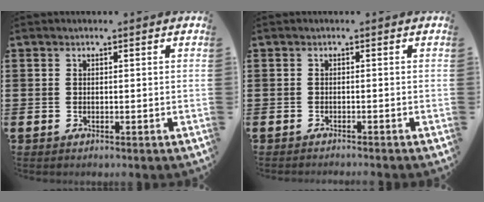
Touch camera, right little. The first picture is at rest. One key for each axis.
{"total": 0.6, "fx": -0.6, "fy": -0.2, "fz": 0.0, "tx": 0.001, "ty": -0.001, "tz": -0.012}